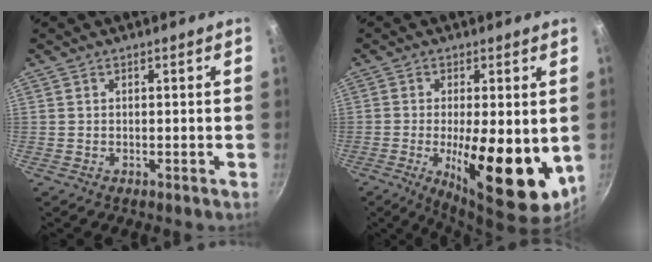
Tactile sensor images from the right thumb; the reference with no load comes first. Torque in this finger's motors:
{"motor_torque": [2.83, 2.18, 2.11, -0.64, 0.48]}